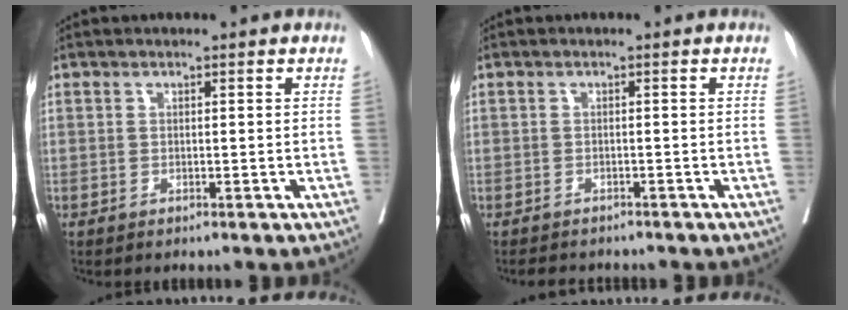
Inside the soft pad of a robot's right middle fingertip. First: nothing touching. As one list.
[{"total": 4.6, "force": [-4.1, 1.7, 1.3], "torque": [-0.014, -0.003, -0.054]}]